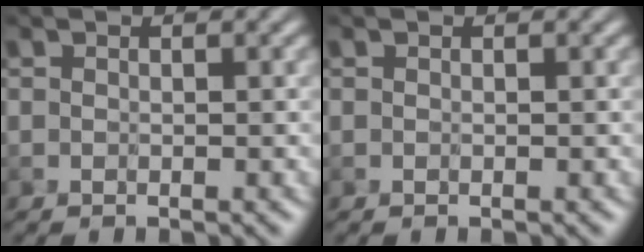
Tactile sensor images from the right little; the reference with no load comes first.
{"total": 0.0}